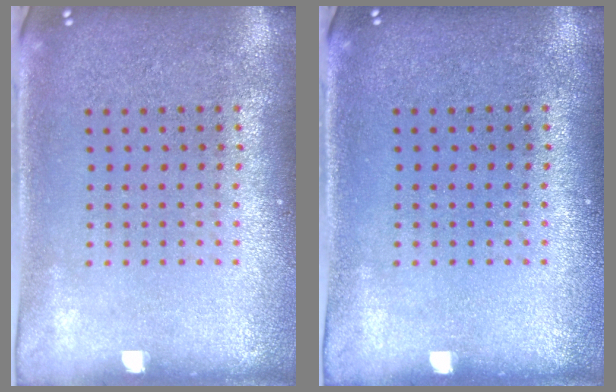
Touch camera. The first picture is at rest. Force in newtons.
{"total": 0.0}